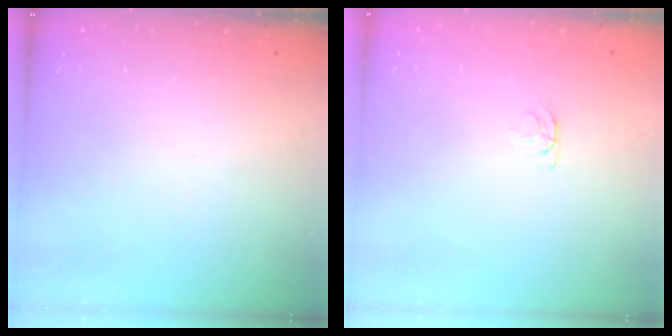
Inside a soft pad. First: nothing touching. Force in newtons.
{"total": 1.2, "press": 1.1, "slide": 0.3}